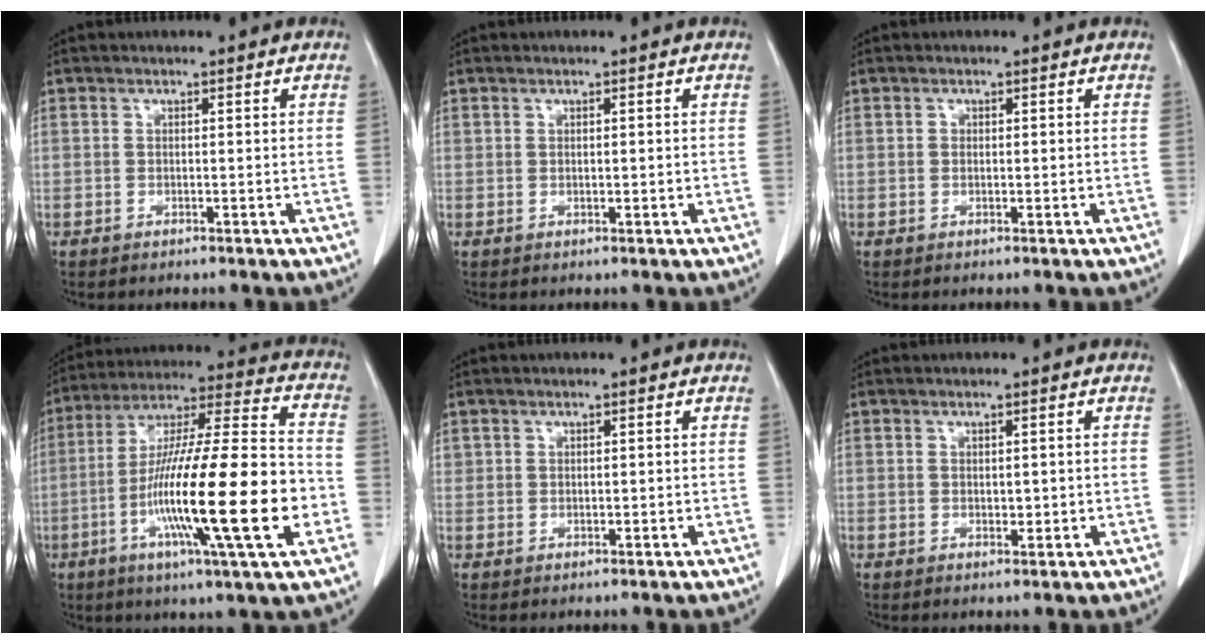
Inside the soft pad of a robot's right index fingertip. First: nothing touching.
{"total": 0.9, "force": [0.0, 0.6, 0.7], "torque": [-0.018, 0.001, 0.004]}
{"total": 0.7, "force": [0.0, 0.6, 0.4], "torque": [-0.009, 0.003, 0.000]}
{"total": 25.1, "force": [-6.4, 1.9, 24.2], "torque": [-0.411, -0.019, -0.114]}
{"total": 1.9, "force": [0.3, 1.6, 1.1], "torque": [-0.030, 0.011, 0.013]}
{"total": 2.2, "force": [-0.1, 1.4, 1.7], "torque": [-0.031, 0.002, 0.007]}